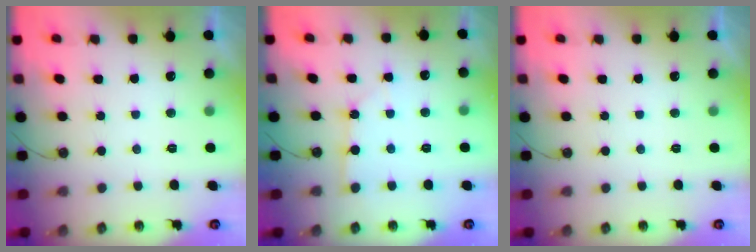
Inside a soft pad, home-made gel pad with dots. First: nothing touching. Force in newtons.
{"total": 2.5, "press": 2.5, "slide": 0.3}
{"total": 0.0}